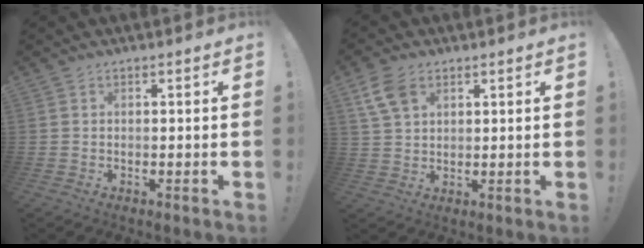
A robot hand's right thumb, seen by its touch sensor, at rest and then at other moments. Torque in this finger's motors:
{"motor_torque": [-0.12, 0.12, 0.17, -0.11, 0.08]}